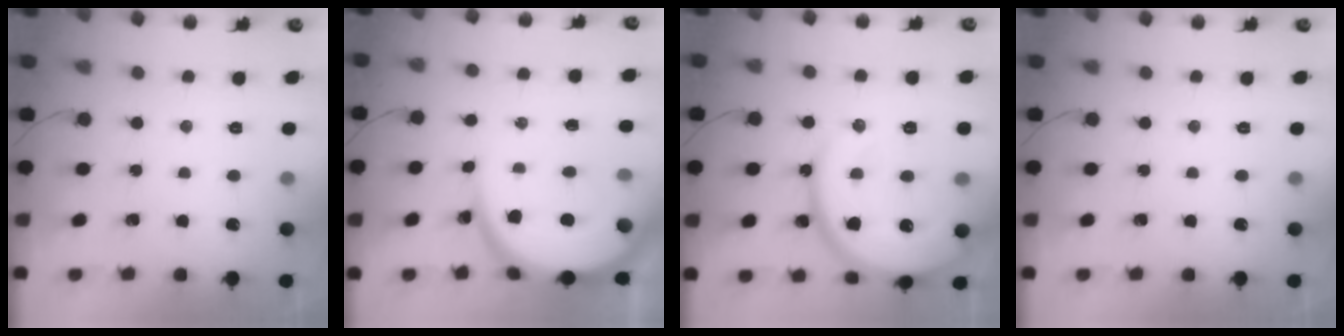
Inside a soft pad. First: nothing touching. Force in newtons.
{"total": 10.7, "press": 10.7, "slide": 1.0}
{"total": 21.0, "press": 20.9, "slide": 2.2}
{"total": 0.0}